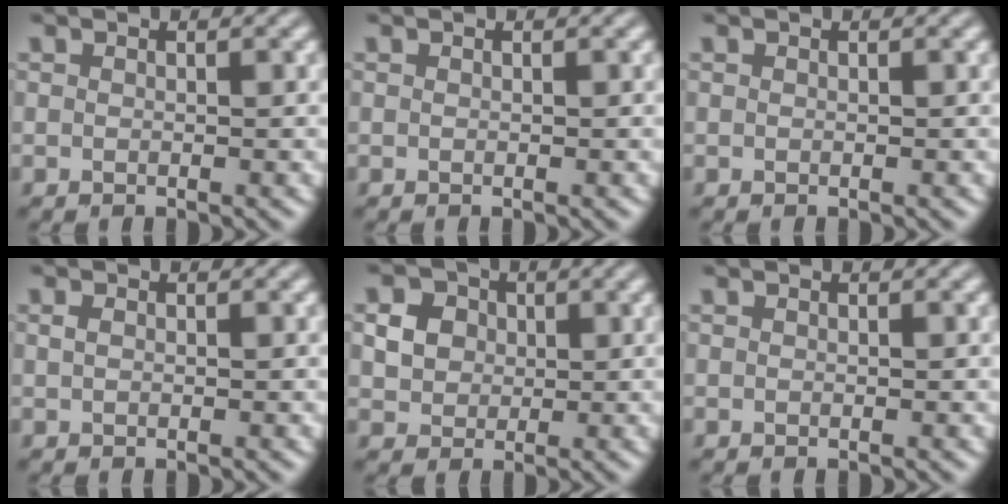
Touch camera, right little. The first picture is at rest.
{"total": 0.0}
{"total": 0.0}
{"total": 0.6, "force": [0.1, 0.4, 0.4], "torque": [-0.010, 0.000, 0.003]}
{"total": 2.9, "force": [0.5, 2.6, 1.2], "torque": [-0.017, 0.000, 0.015]}
{"total": 0.0}